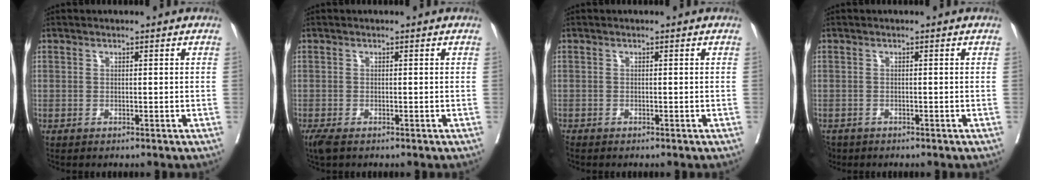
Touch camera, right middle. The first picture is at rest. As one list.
[{"total": 2.6, "force": [-1.9, 0.8, 1.6], "torque": [-0.037, -0.012, -0.032]}, {"total": 0.5, "force": [-0.5, 0.0, 0.0], "torque": [-0.009, -0.003, -0.015]}, {"total": 3.5, "force": [-2.6, 2.2, 0.8], "torque": [-0.019, -0.005, -0.046]}]